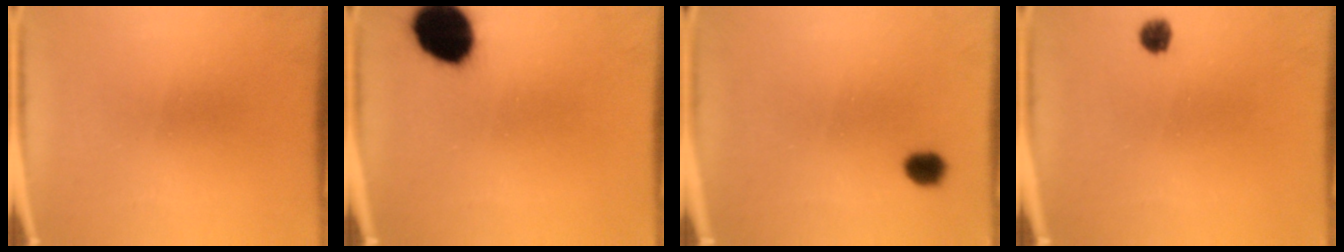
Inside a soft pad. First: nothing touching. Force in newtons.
{"total": 14.1}
{"total": 2.7}
{"total": 2.3}